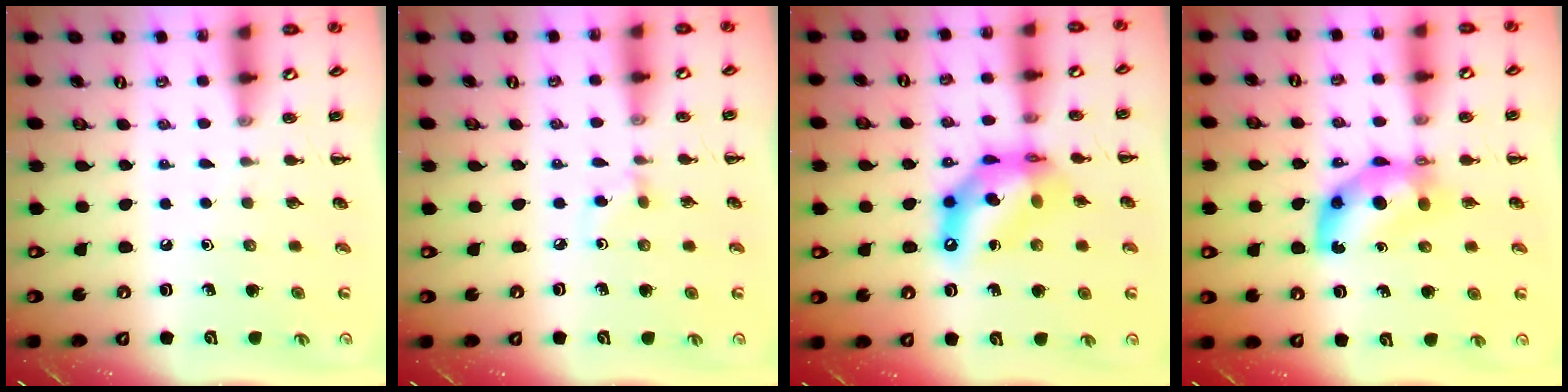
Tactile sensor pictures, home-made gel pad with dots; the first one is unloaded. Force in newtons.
{"total": 2.7, "press": 2.5, "slide": 1.0}
{"total": 12.7, "press": 12.2, "slide": 3.5}
{"total": 7.8, "press": 7.6, "slide": 1.7}